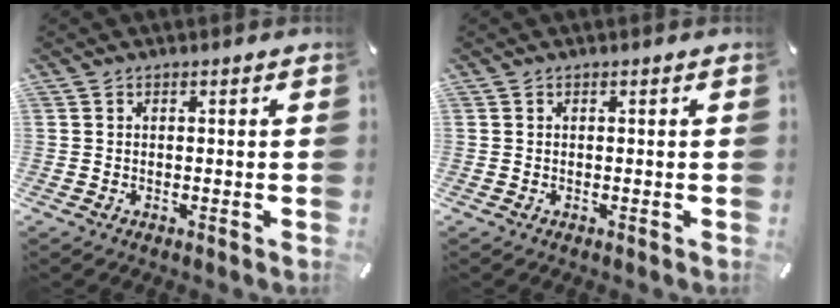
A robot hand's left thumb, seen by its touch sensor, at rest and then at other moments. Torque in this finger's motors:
{"motor_torque": [0.06, 0.29, 0.00, 0.04, 0.00]}